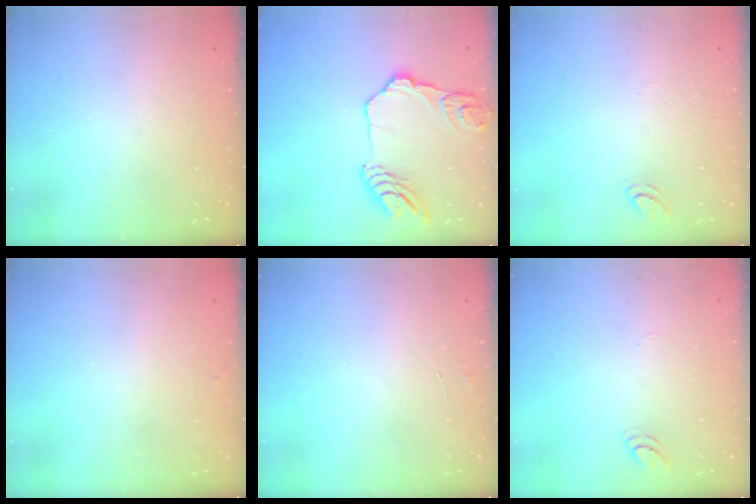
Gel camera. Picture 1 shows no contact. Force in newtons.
{"total": 16.0, "press": 15.9, "slide": 1.7}
{"total": 4.6, "press": 4.5, "slide": 0.5}
{"total": 2.5, "press": 2.5, "slide": 0.2}
{"total": 3.6, "press": 3.6, "slide": 0.3}
{"total": 3.3, "press": 3.3, "slide": 0.3}